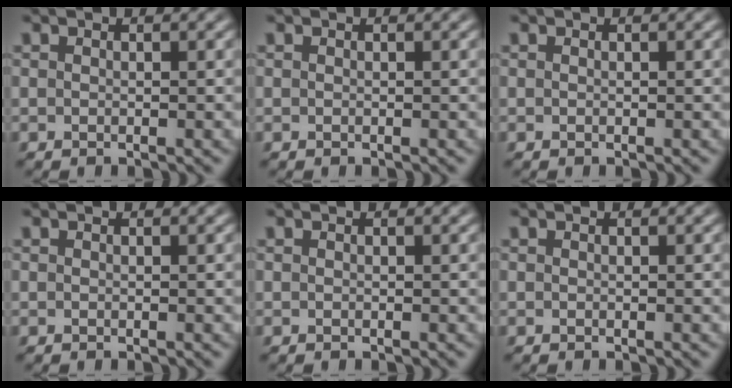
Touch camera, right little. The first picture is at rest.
{"total": 0.0}
{"total": 0.0}
{"total": 0.0}
{"total": 0.0}
{"total": 0.0}